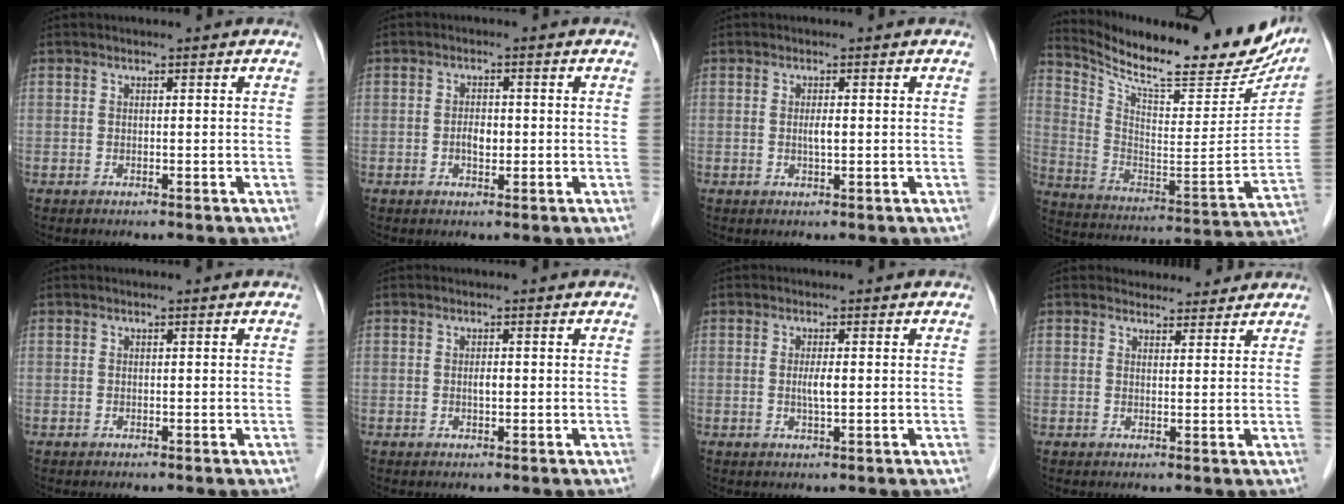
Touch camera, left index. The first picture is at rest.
{"total": 2.3, "force": [-0.5, 1.2, 1.8], "torque": [-0.033, 0.002, -0.006]}
{"total": 1.3, "force": [-0.1, 0.2, 1.3], "torque": [-0.025, -0.001, 0.000]}
{"total": 25.6, "force": [22.0, 5.2, 12.1], "torque": [-0.202, -0.055, 0.313]}
{"total": 0.0}
{"total": 1.0, "force": [-0.1, 0.4, 0.9], "torque": [-0.017, -0.001, -0.001]}
{"total": 1.9, "force": [-0.1, 0.2, 1.9], "torque": [-0.040, -0.003, -0.001]}
{"total": 4.1, "force": [3.8, 1.5, 0.1], "torque": [0.004, 0.006, 0.047]}